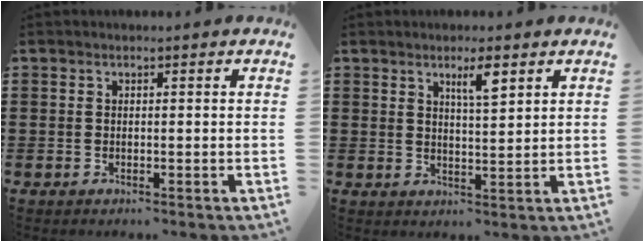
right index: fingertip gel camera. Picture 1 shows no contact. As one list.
[{"total": 3.7, "force": [2.3, 0.6, 2.8], "torque": [-0.052, 0.002, 0.037]}]